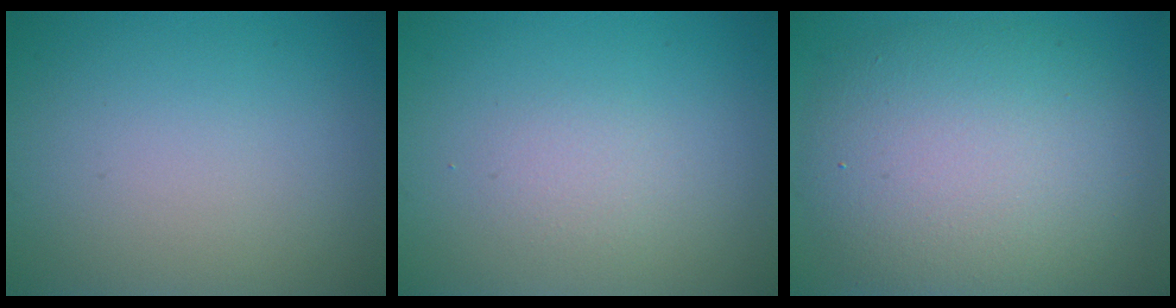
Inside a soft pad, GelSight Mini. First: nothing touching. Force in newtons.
{"total": 1.2, "press": 1.2, "slide": 0.1}
{"total": 9.4, "press": 9.4, "slide": 0.6}